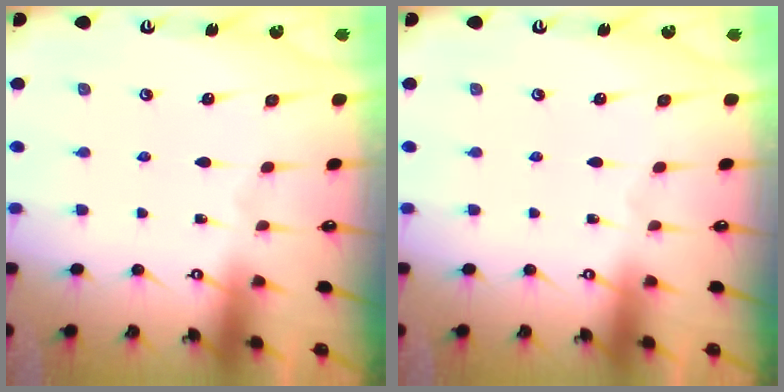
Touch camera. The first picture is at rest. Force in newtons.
{"total": 0.0}